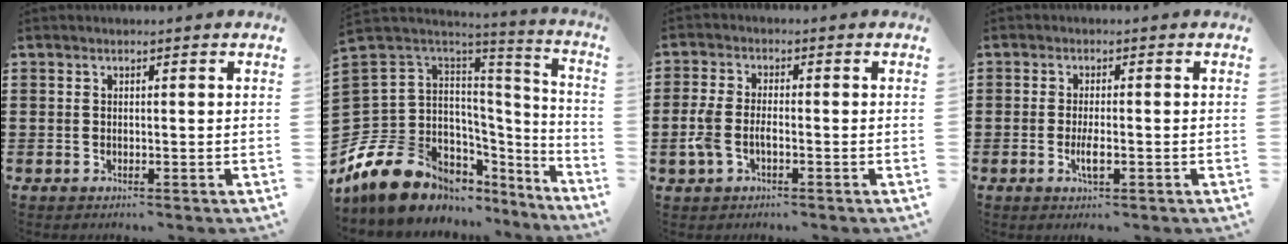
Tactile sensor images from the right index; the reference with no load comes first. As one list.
[{"total": 15.6, "force": [-10.6, 9.2, 6.8], "torque": [-0.167, -0.001, -0.179]}, {"total": 3.8, "force": [-1.2, 1.9, 3.0], "torque": [-0.081, -0.004, -0.031]}, {"total": 3.1, "force": [-0.9, 0.7, 2.9], "torque": [-0.064, -0.007, -0.020]}]